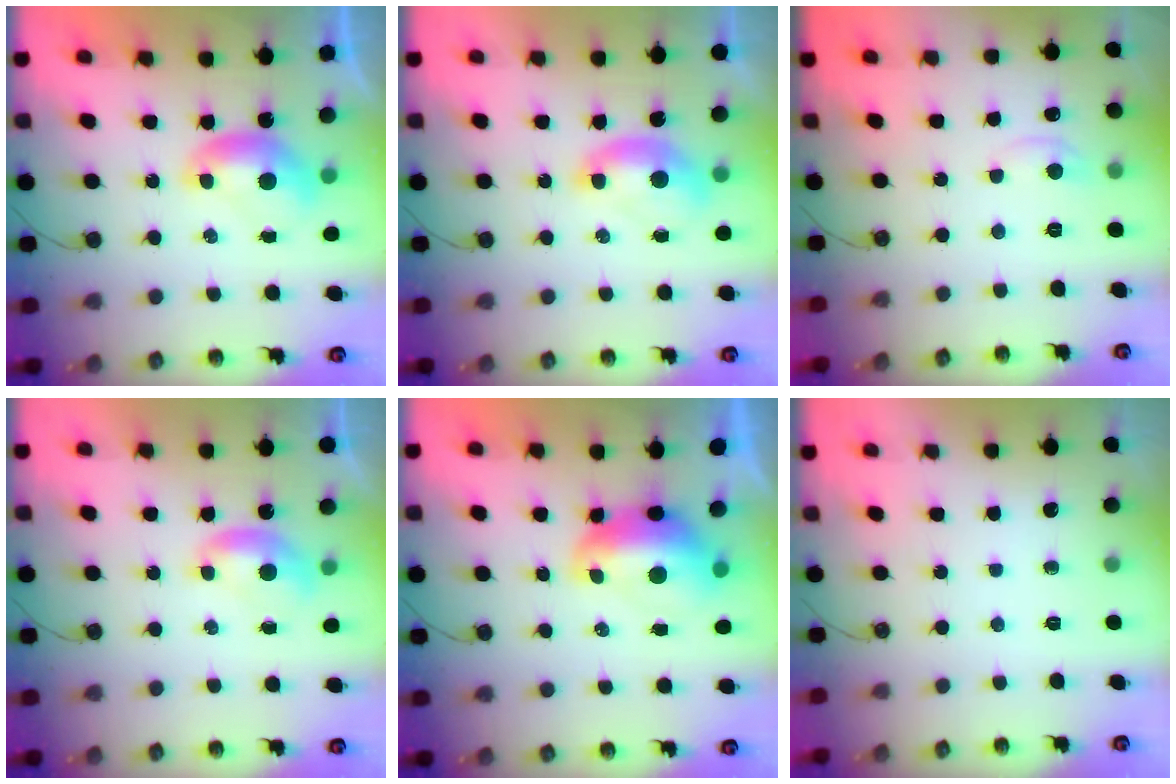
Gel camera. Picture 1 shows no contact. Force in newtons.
{"total": 1.3, "press": 1.2, "slide": 0.5}
{"total": 1.1, "press": 1.0, "slide": 0.5}
{"total": 0.7, "press": 0.3, "slide": 0.6}
{"total": 2.9, "press": 2.8, "slide": 0.7}
{"total": 0.0}